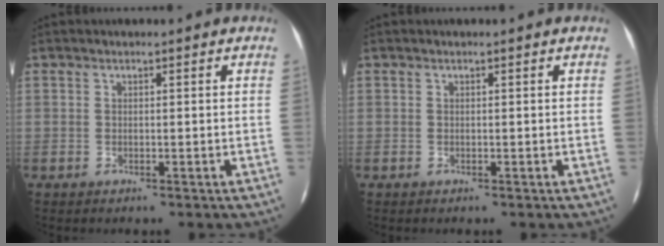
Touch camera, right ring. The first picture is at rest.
{"total": 0.0}